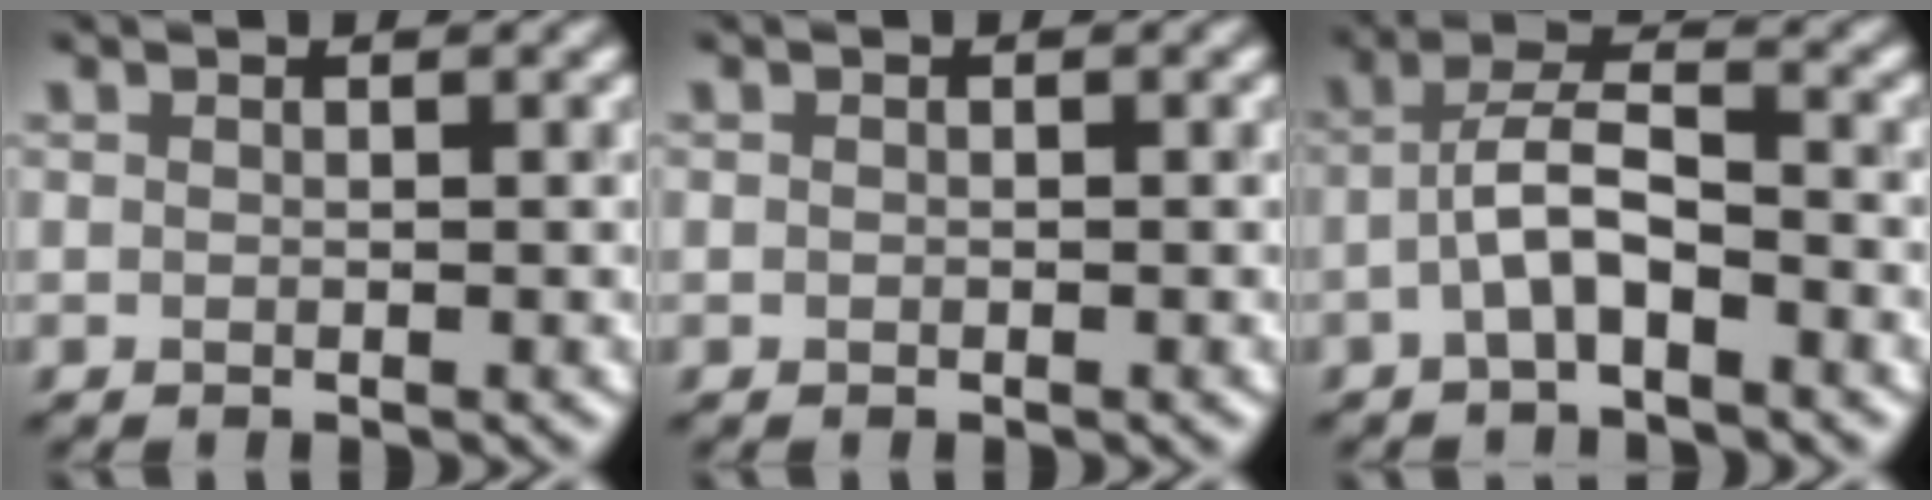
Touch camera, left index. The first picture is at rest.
{"total": 0.0}
{"total": 3.9, "force": [-1.6, 1.2, 3.4], "torque": [-0.065, 0.014, -0.039]}